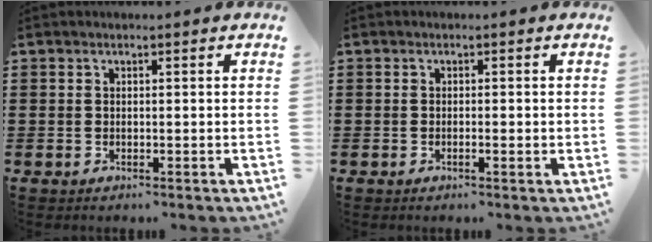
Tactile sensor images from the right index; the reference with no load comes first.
{"total": 0.8, "force": [-0.2, 0.1, 0.7], "torque": [-0.013, -0.002, -0.003]}